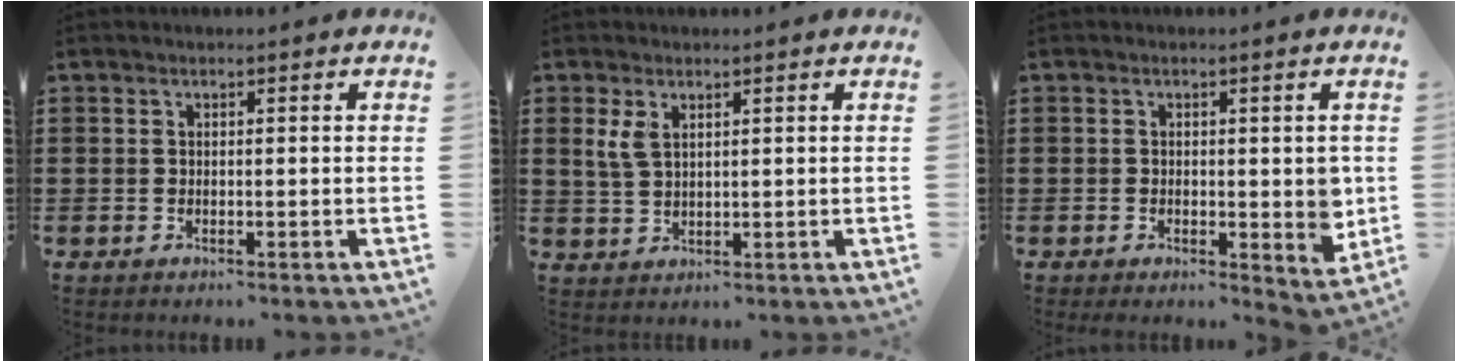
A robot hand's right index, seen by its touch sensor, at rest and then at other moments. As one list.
[{"total": 3.3, "force": [1.6, 1.5, 2.4], "torque": [-0.059, 0.003, 0.026]}, {"total": 2.7, "force": [0.0, 1.6, 2.2], "torque": [-0.030, -0.004, -0.002]}]